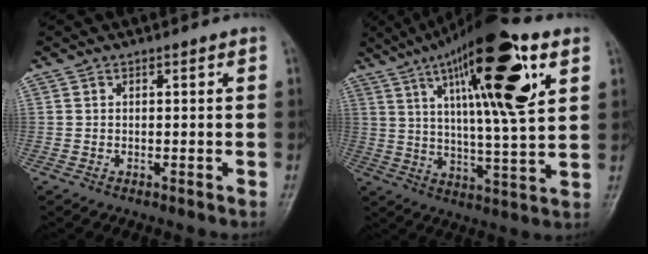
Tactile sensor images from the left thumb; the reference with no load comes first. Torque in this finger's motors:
{"motor_torque": [2.42, 1.95, 2.05, -0.72, 0.48]}